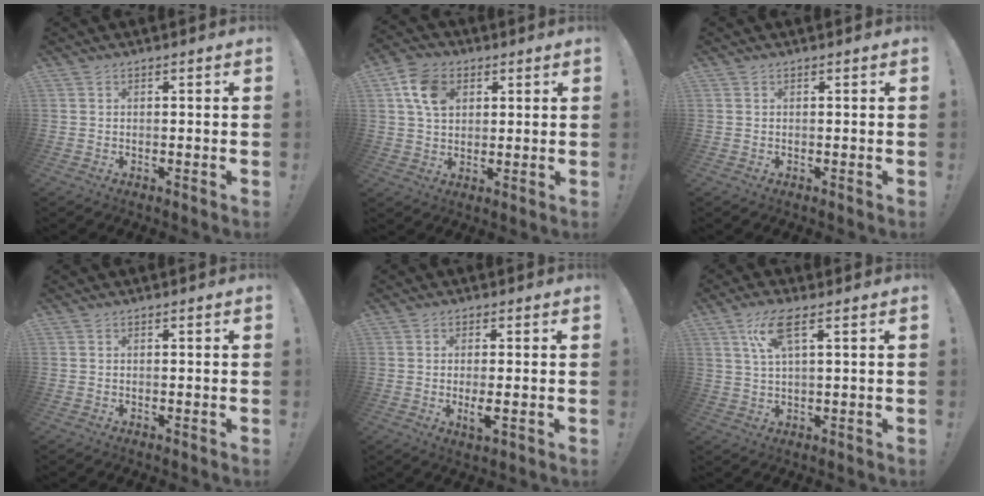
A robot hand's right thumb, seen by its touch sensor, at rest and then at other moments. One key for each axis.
{"total": 11.1, "fx": 4.2, "fy": 8.2, "fz": 6.1, "tx": -0.097, "ty": 0.002, "tz": 0.085}
{"total": 0.0}
{"total": 0.0}
{"total": 4.2, "fx": -0.5, "fy": 0.9, "fz": 4.1, "tx": -0.066, "ty": -0.011, "tz": -0.008}
{"total": 7.9, "fx": 3.4, "fy": 2.0, "fz": 6.8, "tx": -0.128, "ty": -0.001, "tz": 0.062}